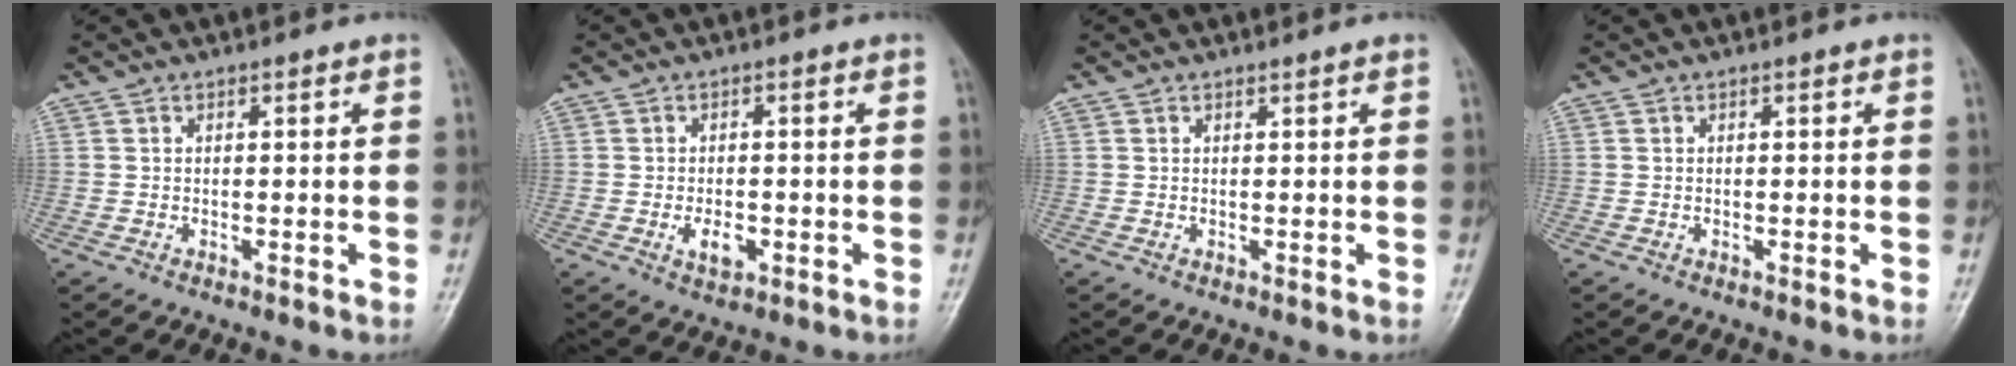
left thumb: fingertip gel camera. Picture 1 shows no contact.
{"total": 4.1, "force": [-1.3, 2.4, 3.1], "torque": [-0.043, 0.004, -0.020]}
{"total": 0.0}
{"total": 0.0}